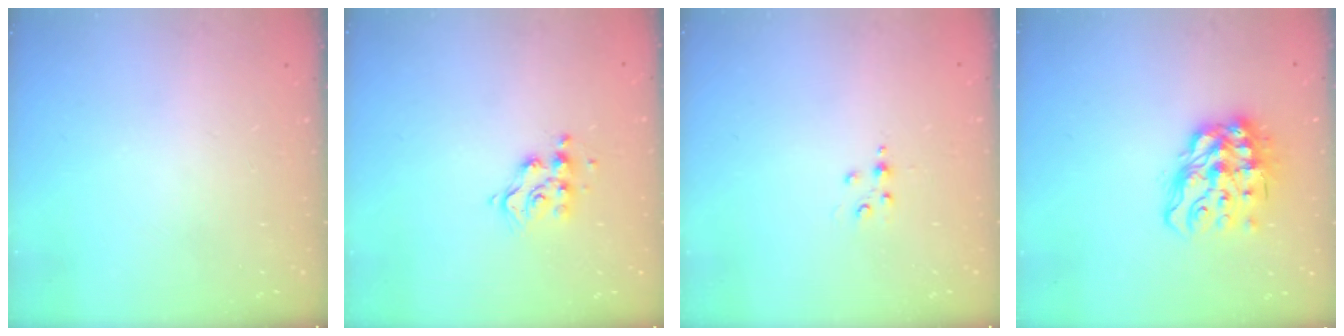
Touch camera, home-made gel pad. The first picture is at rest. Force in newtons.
{"total": 9.0, "press": 9.0, "slide": 0.5}
{"total": 2.8, "press": 2.8, "slide": 0.4}
{"total": 14.6, "press": 14.5, "slide": 2.0}